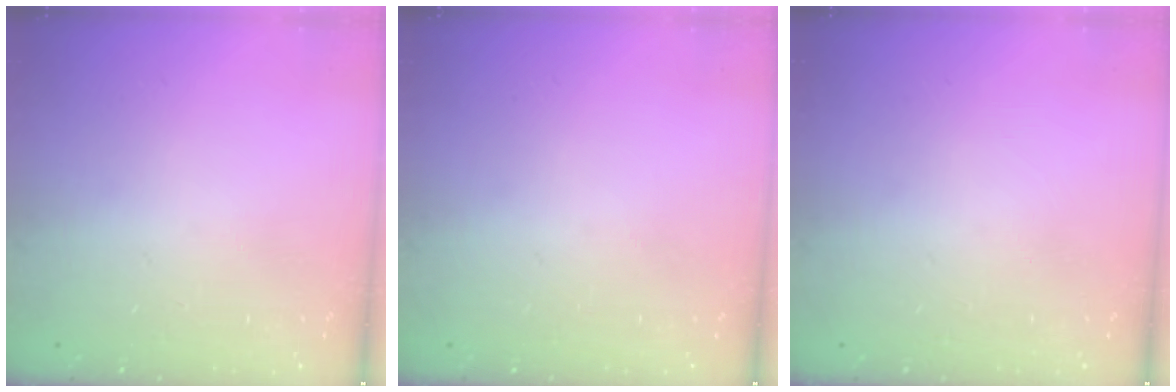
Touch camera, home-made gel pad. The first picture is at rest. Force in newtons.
{"total": 0.0}
{"total": 0.0}